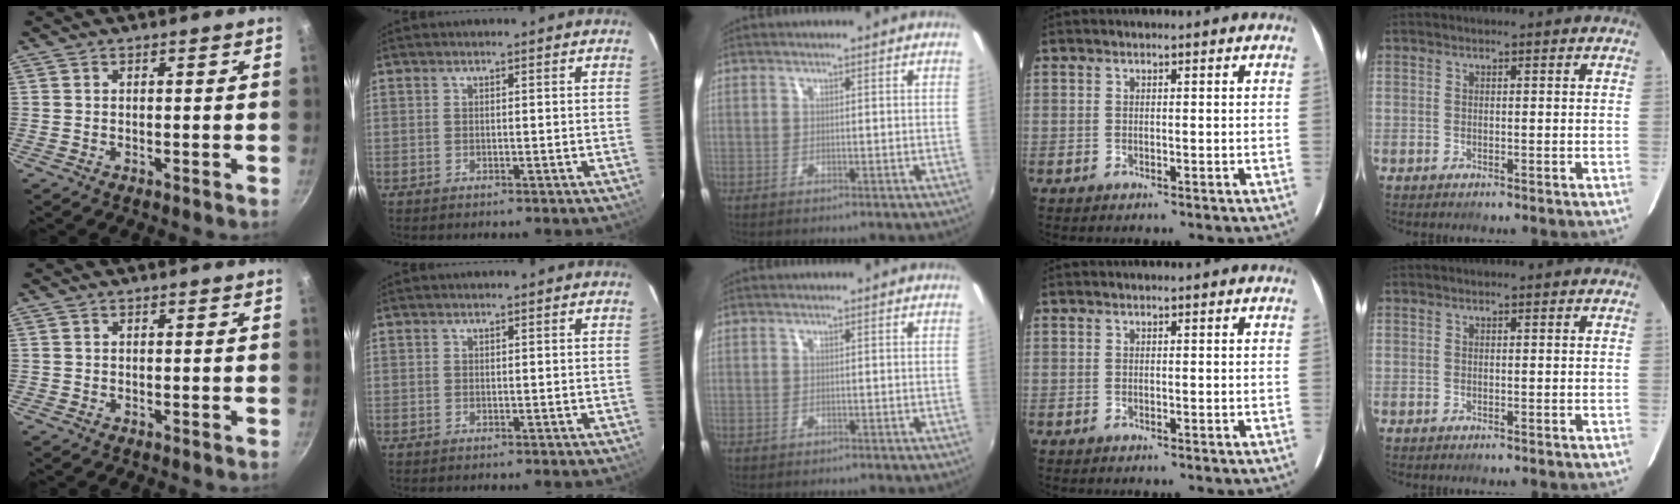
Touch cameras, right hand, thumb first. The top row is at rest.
{}